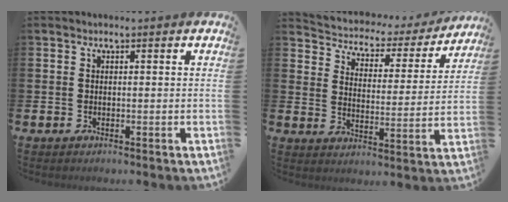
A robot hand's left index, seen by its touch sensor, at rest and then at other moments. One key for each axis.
{"total": 4.0, "fx": 3.5, "fy": 1.9, "fz": 0.3, "tx": -0.036, "ty": -0.030, "tz": 0.052}